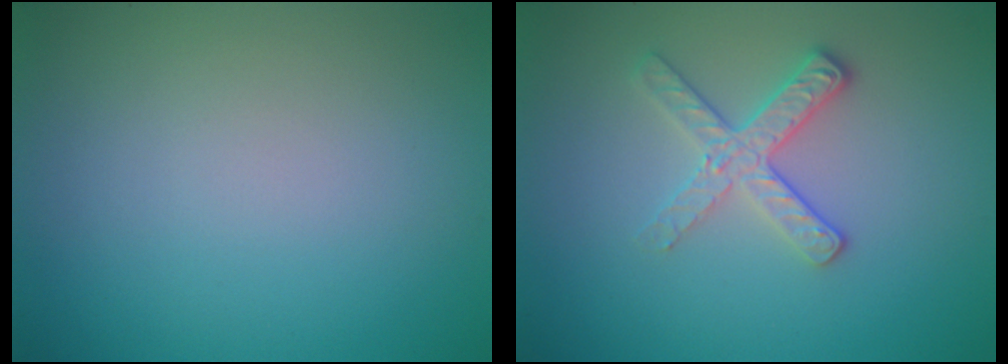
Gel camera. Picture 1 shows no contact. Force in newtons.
{"total": 2.7, "press": 2.5, "slide": 1.1}